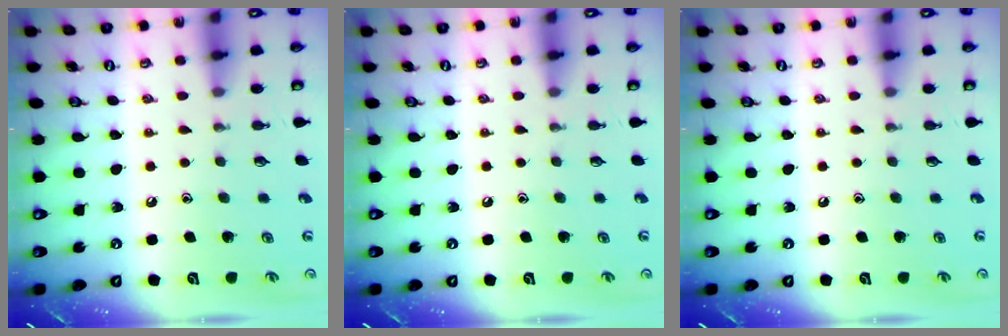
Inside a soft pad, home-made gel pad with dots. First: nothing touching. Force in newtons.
{"total": 0.0}
{"total": 0.0}